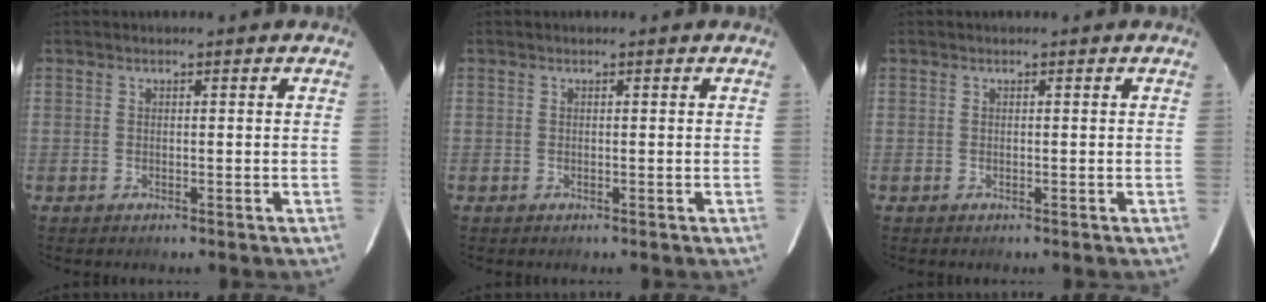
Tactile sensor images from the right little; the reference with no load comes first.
{"total": 0.0}
{"total": 0.0}